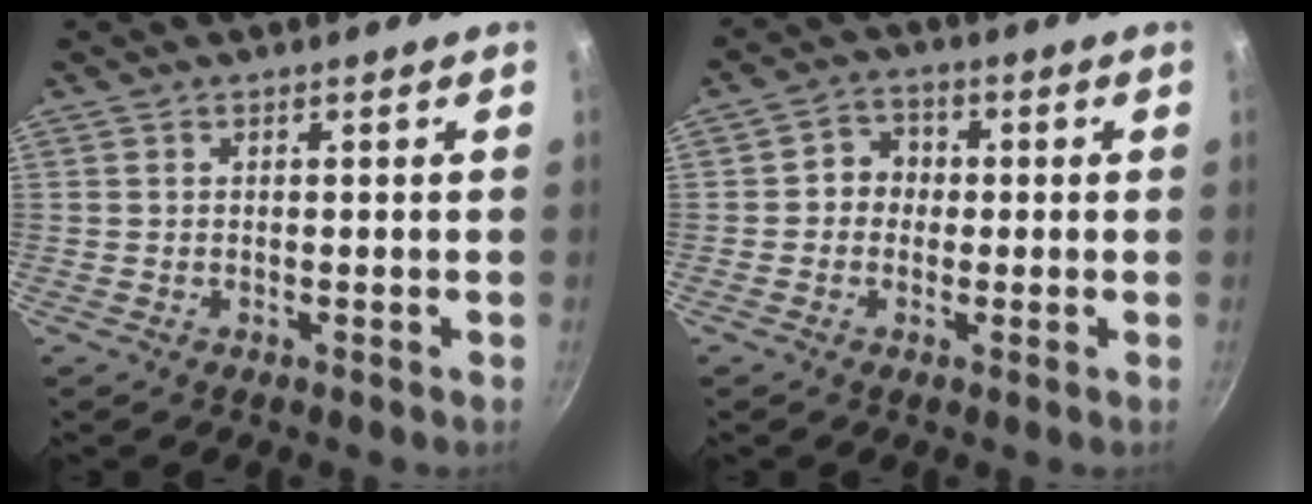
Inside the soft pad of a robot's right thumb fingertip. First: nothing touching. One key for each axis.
{"total": 4.7, "fx": -0.2, "fy": 4.3, "fz": 1.9, "tx": 0.003, "ty": 0.011, "tz": -0.014}